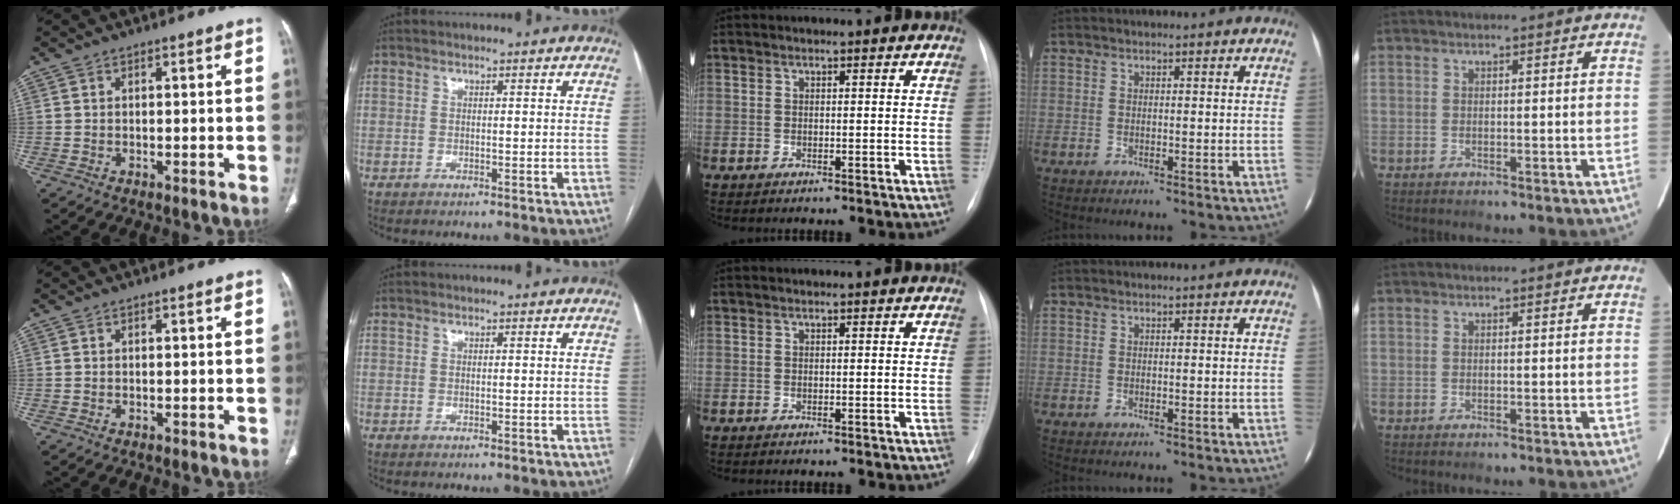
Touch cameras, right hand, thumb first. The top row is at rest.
{}